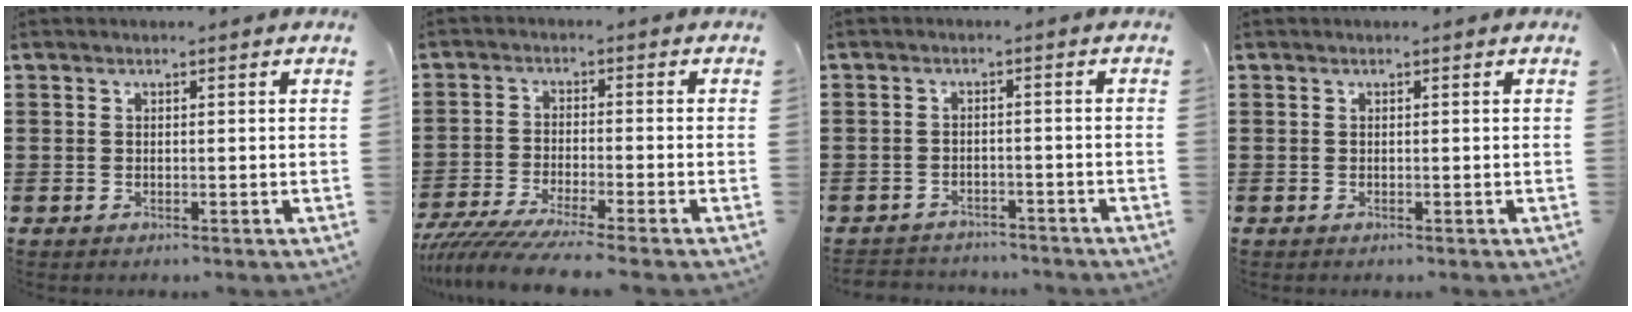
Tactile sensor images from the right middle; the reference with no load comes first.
{"total": 5.4, "force": [-4.9, -0.5, 2.0], "torque": [-0.055, -0.024, -0.098]}
{"total": 2.7, "force": [-2.5, 0.7, -0.4], "torque": [0.000, 0.002, -0.059]}
{"total": 0.0}